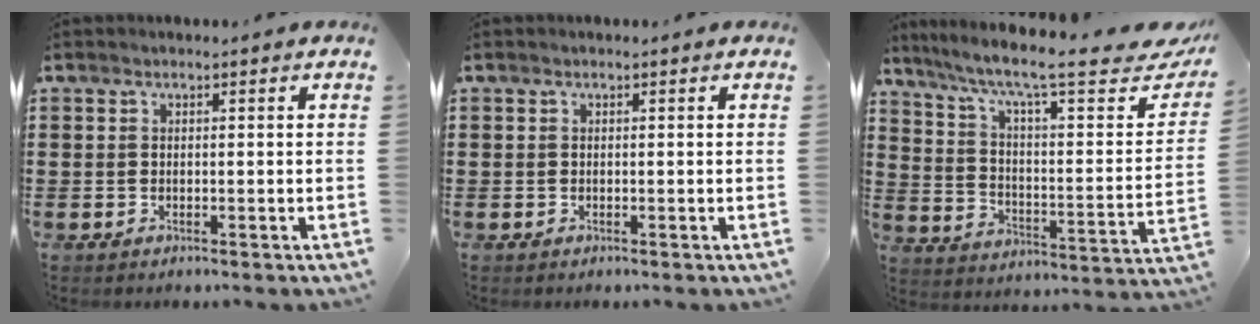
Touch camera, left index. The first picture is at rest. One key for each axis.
{"total": 0.0}
{"total": 9.9, "fx": 7.2, "fy": 1.3, "fz": 6.6, "tx": -0.136, "ty": -0.047, "tz": 0.111}